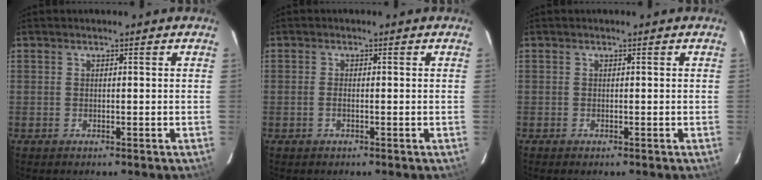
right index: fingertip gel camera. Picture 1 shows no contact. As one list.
[{"total": 1.1, "force": [-0.4, 0.4, 0.9], "torque": [-0.021, 0.000, -0.008]}, {"total": 0.0}]